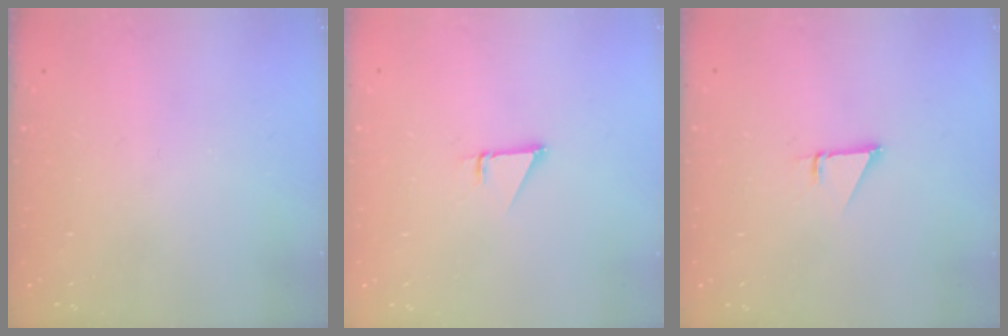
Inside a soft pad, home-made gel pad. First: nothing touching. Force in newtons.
{"total": 0.9, "press": 0.9, "slide": 0.1}
{"total": 0.9, "press": 0.9, "slide": 0.1}